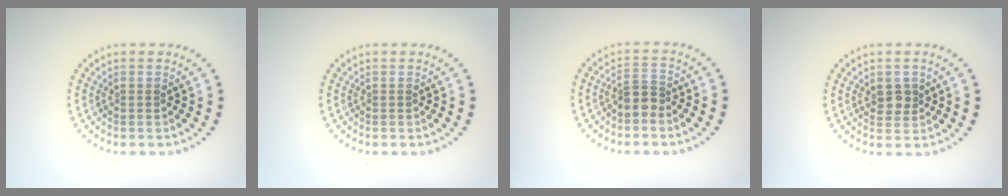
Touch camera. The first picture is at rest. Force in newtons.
{"total": 0.0}
{"total": 2.1, "press": 1.7, "slide": 1.3}
{"total": 1.8, "press": 1.8, "slide": 0.5}